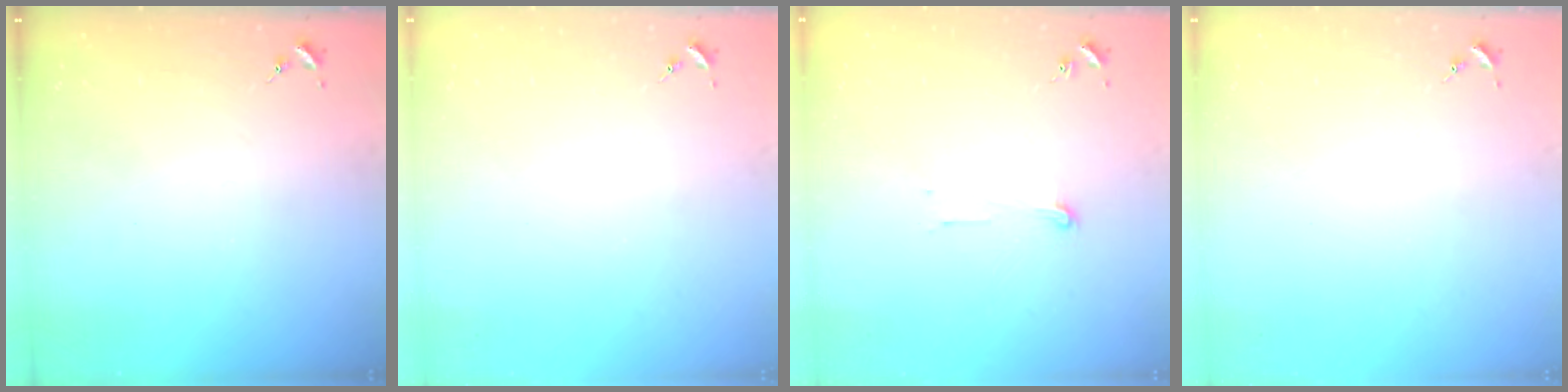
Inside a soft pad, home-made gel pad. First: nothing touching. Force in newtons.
{"total": 0.0}
{"total": 3.8, "press": 3.8, "slide": 0.2}
{"total": 0.0}